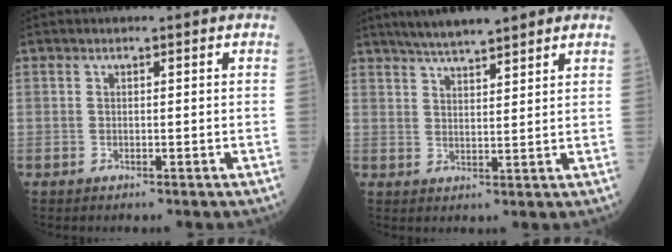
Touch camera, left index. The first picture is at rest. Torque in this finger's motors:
{"motor_torque": [0.09, -0.37, 0.19, 0.05]}